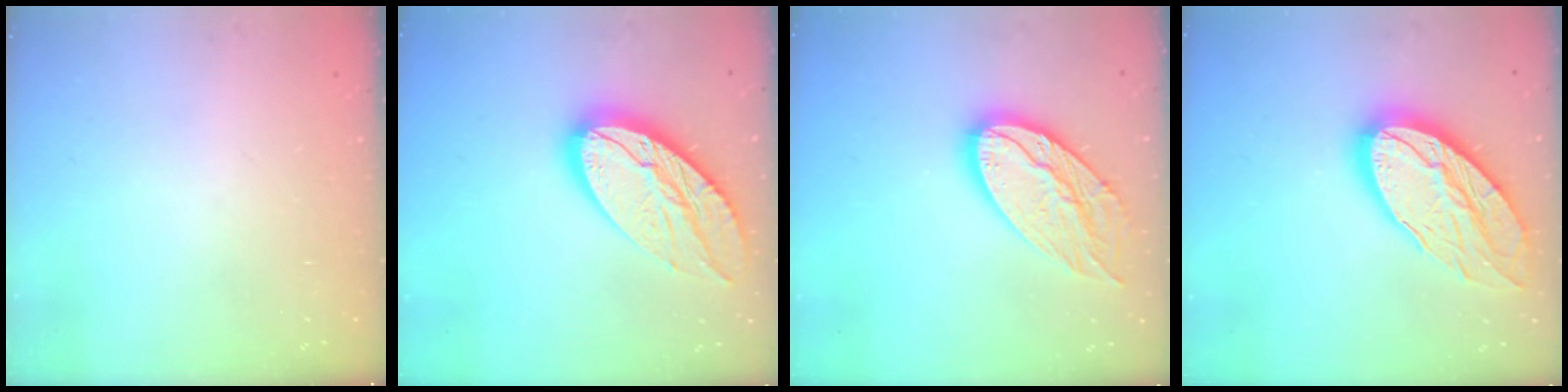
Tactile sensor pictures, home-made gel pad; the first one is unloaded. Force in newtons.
{"total": 19.3, "press": 19.2, "slide": 1.8}
{"total": 17.6, "press": 17.6, "slide": 1.4}
{"total": 22.5, "press": 22.4, "slide": 1.8}